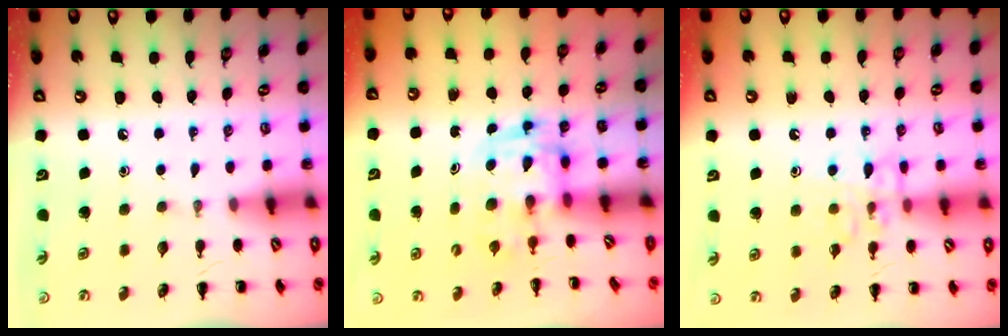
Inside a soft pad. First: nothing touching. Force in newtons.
{"total": 3.0, "press": 2.9, "slide": 0.5}
{"total": 10.7, "press": 10.7, "slide": 0.8}